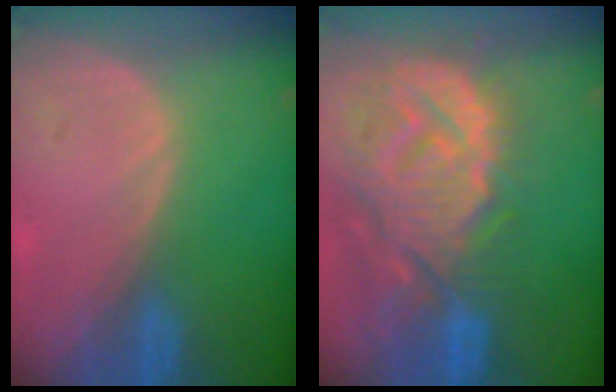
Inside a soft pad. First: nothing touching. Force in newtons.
{"total": 14.4, "press": 12.4, "slide": 7.3}